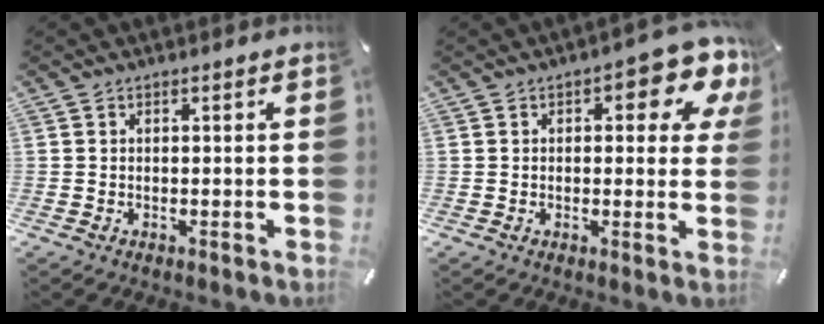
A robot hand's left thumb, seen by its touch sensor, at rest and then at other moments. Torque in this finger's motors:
{"motor_torque": [1.38, 1.51, 0.79, -0.83, 0.01]}